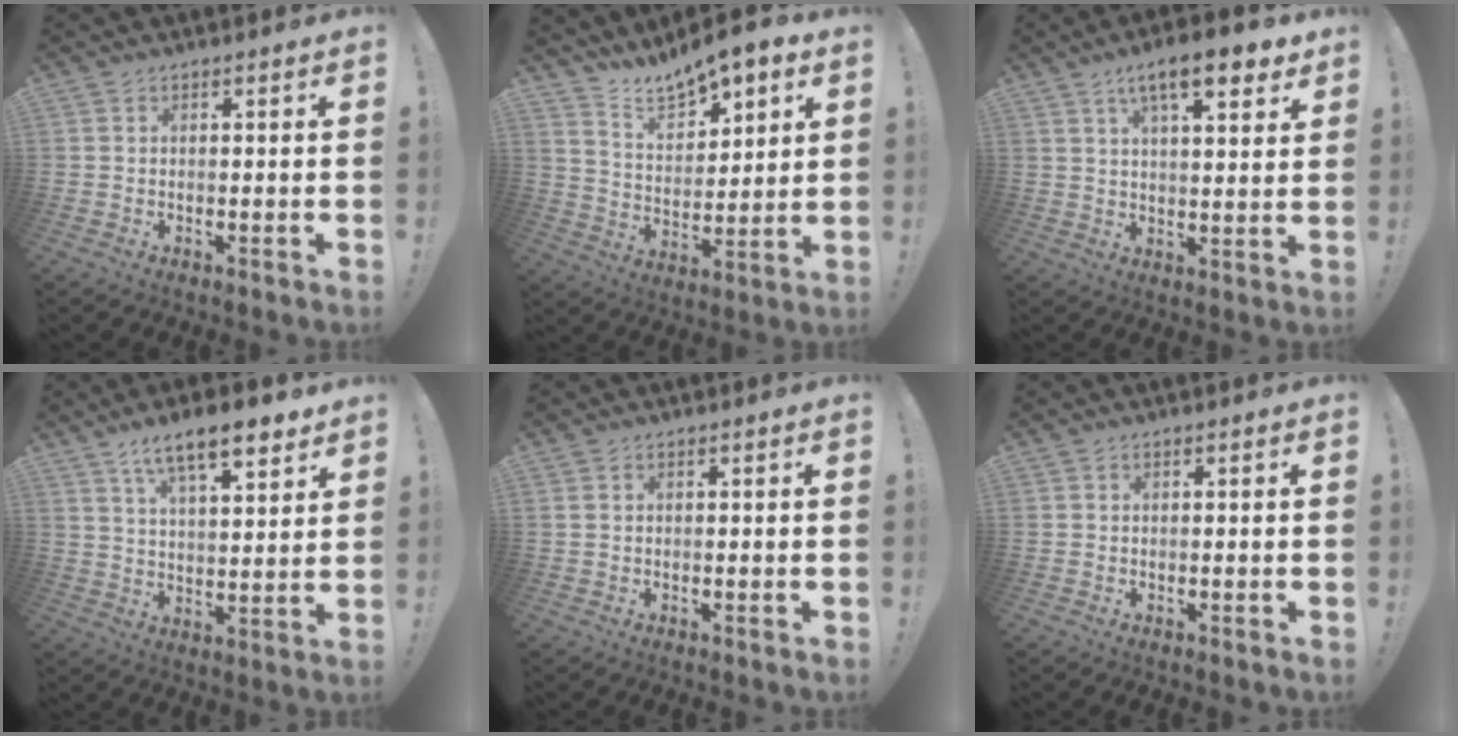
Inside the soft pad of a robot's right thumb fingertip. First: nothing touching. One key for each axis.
{"total": 10.9, "fx": 9.7, "fy": 3.7, "fz": 3.5, "tx": -0.068, "ty": -0.080, "tz": 0.174}
{"total": 12.1, "fx": 6.8, "fy": 3.5, "fz": 9.3, "tx": -0.142, "ty": -0.025, "tz": 0.110}
{"total": 12.1, "fx": 8.1, "fy": 3.6, "fz": 8.2, "tx": -0.129, "ty": -0.043, "tz": 0.137}
{"total": 0.6, "fx": 0.3, "fy": 0.3, "fz": 0.3, "tx": -0.011, "ty": 0.003, "tz": 0.007}
{"total": 0.0}